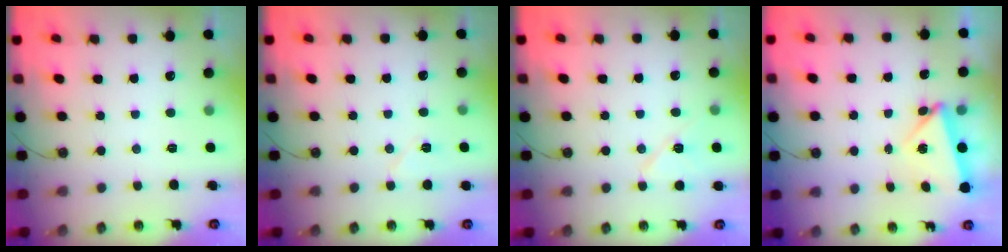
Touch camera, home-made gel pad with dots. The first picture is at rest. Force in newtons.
{"total": 5.9, "press": 5.6, "slide": 2.0}
{"total": 8.8, "press": 5.2, "slide": 7.1}
{"total": 5.7, "press": 5.6, "slide": 0.7}